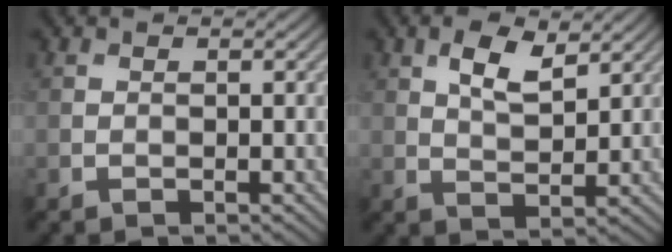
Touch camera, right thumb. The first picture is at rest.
{"total": 5.0, "force": [2.6, 2.1, 3.7], "torque": [-0.079, -0.002, 0.049]}